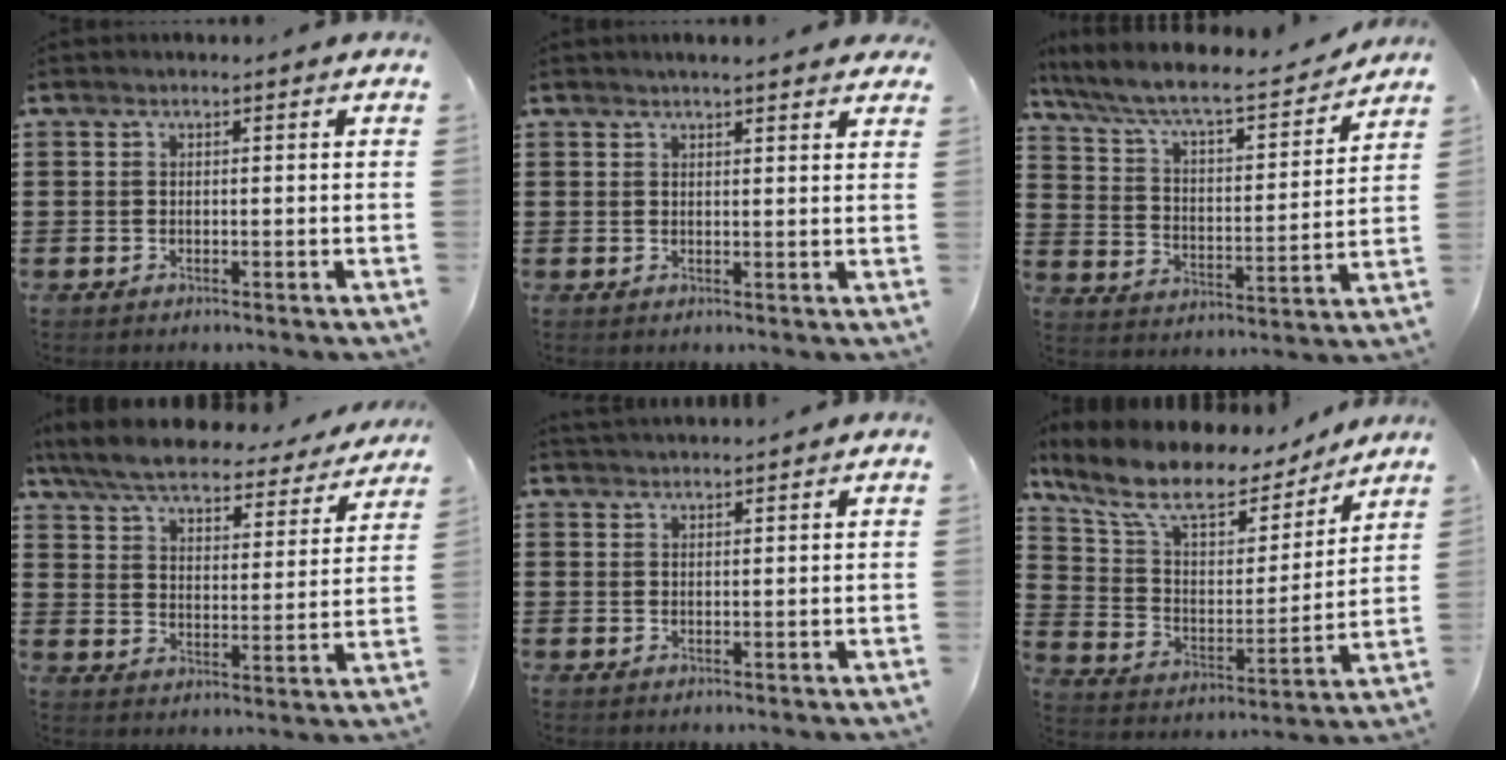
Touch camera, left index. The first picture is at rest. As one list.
[{"total": 1.7, "force": [1.6, 0.1, 0.4], "torque": [-0.012, 0.002, 0.031]}, {"total": 7.0, "force": [6.1, 0.8, 3.2], "torque": [-0.090, -0.045, 0.097]}, {"total": 6.6, "force": [6.1, 0.9, 2.3], "torque": [-0.074, -0.037, 0.104]}, {"total": 1.3, "force": [1.3, 0.0, -0.1], "torque": [-0.001, 0.002, 0.027]}, {"total": 10.4, "force": [7.8, 3.8, 5.8], "torque": [-0.141, -0.047, 0.130]}]